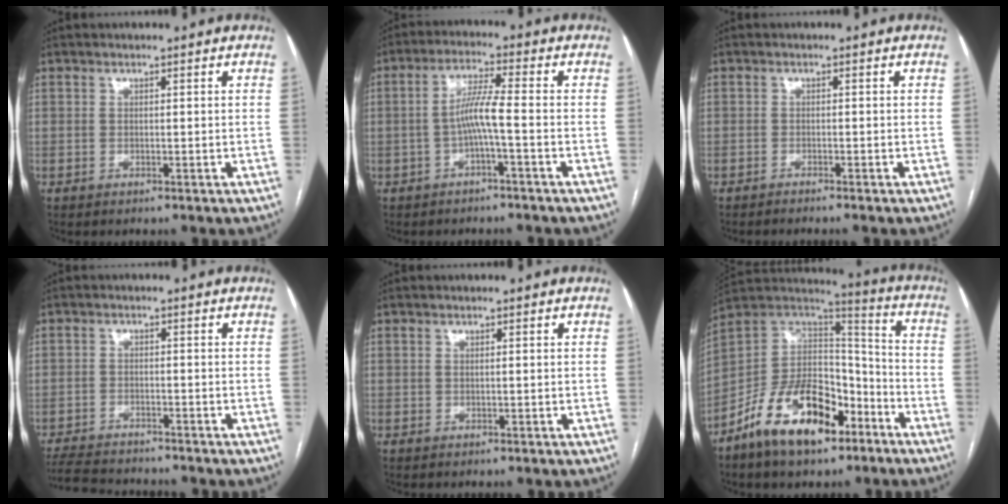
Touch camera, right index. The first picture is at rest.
{"total": 5.1, "force": [-1.4, -0.2, 4.9], "torque": [-0.097, 0.013, -0.026]}
{"total": 2.1, "force": [-1.9, -0.3, 0.8], "torque": [-0.008, 0.002, -0.025]}
{"total": 9.4, "force": [-8.7, 2.2, 2.9], "torque": [-0.051, -0.005, -0.137]}
{"total": 0.0}
{"total": 18.3, "force": [-10.6, 8.8, 12.1], "torque": [-0.225, 0.023, -0.186]}